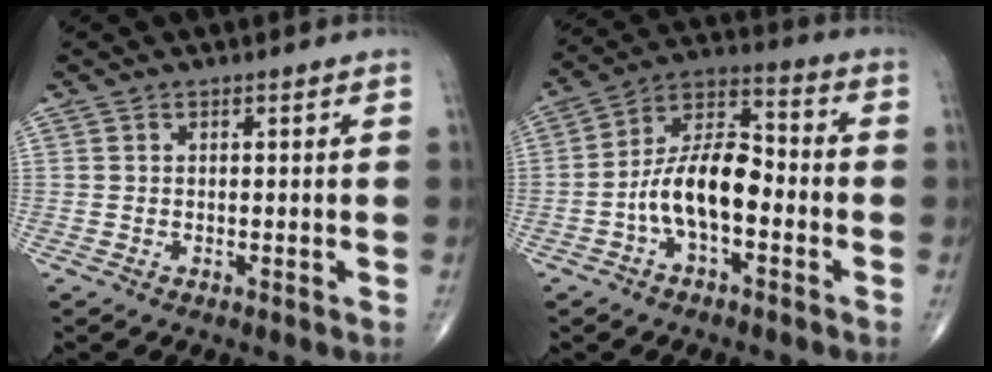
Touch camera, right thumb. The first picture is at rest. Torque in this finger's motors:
{"motor_torque": [1.63, 1.99, 0.94, -0.87, 0.46]}